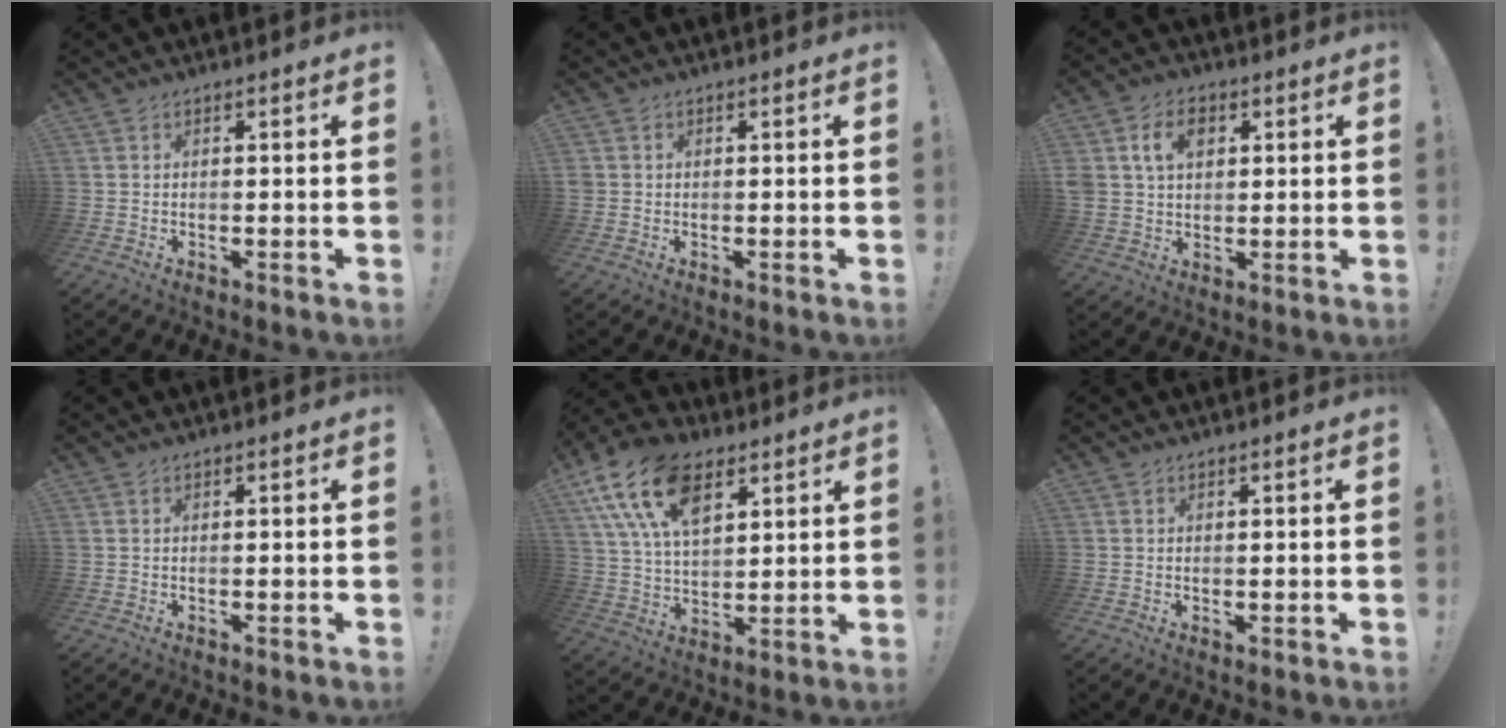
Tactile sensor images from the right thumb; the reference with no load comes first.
{"total": 1.1, "force": [0.0, 1.1, 0.3], "torque": [-0.009, 0.005, 0.001]}
{"total": 9.5, "force": [3.3, 7.0, 5.5], "torque": [-0.097, 0.004, 0.062]}
{"total": 0.0}
{"total": 19.1, "force": [9.5, 11.2, 12.1], "torque": [-0.233, -0.035, 0.173]}
{"total": 0.0}